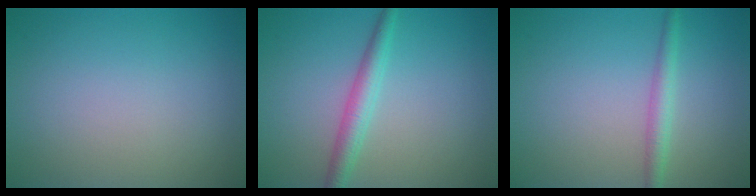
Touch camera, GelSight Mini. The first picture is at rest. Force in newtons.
{"total": 2.7, "press": 2.6, "slide": 0.1}
{"total": 2.0, "press": 2.0, "slide": 0.0}